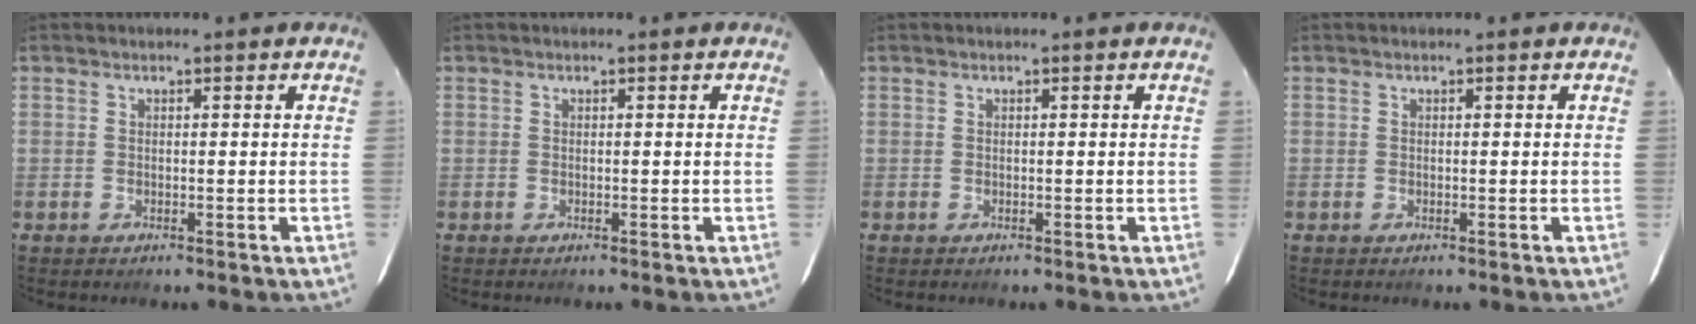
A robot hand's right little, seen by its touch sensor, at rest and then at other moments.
{"total": 0.0}
{"total": 0.0}
{"total": 0.0}